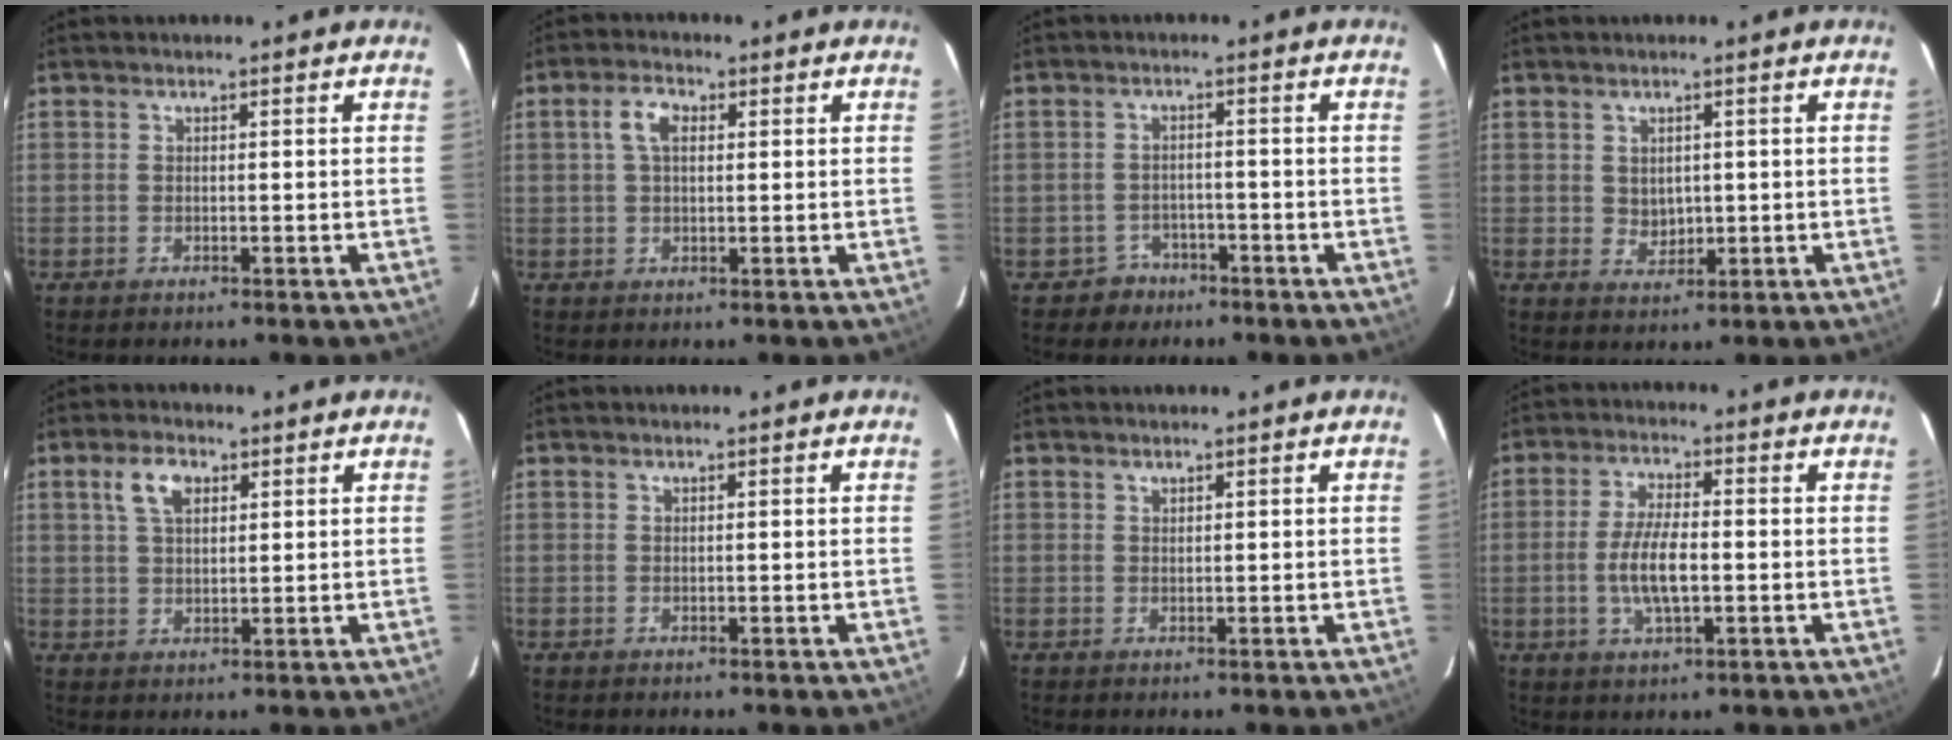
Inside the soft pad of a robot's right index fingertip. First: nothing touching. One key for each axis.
{"total": 4.1, "fx": 1.1, "fy": 2.3, "fz": 3.2, "tx": -0.063, "ty": 0.012, "tz": 0.022}
{"total": 3.9, "fx": -2.6, "fy": 2.9, "fz": -0.2, "tx": -0.007, "ty": 0.014, "tz": -0.038}
{"total": 2.8, "fx": 0.7, "fy": 2.4, "fz": 1.2, "tx": -0.018, "ty": 0.003, "tz": 0.020}
{"total": 5.2, "fx": 2.4, "fy": 2.9, "fz": 3.6, "tx": -0.068, "ty": 0.012, "tz": 0.044}
{"total": 0.0}
{"total": 0.6, "fx": 0.5, "fy": 0.2, "fz": 0.0, "tx": 0.000, "ty": 0.001, "tz": 0.011}
{"total": 7.7, "fx": -1.3, "fy": 2.5, "fz": 7.2, "tx": -0.145, "ty": -0.001, "tz": -0.024}